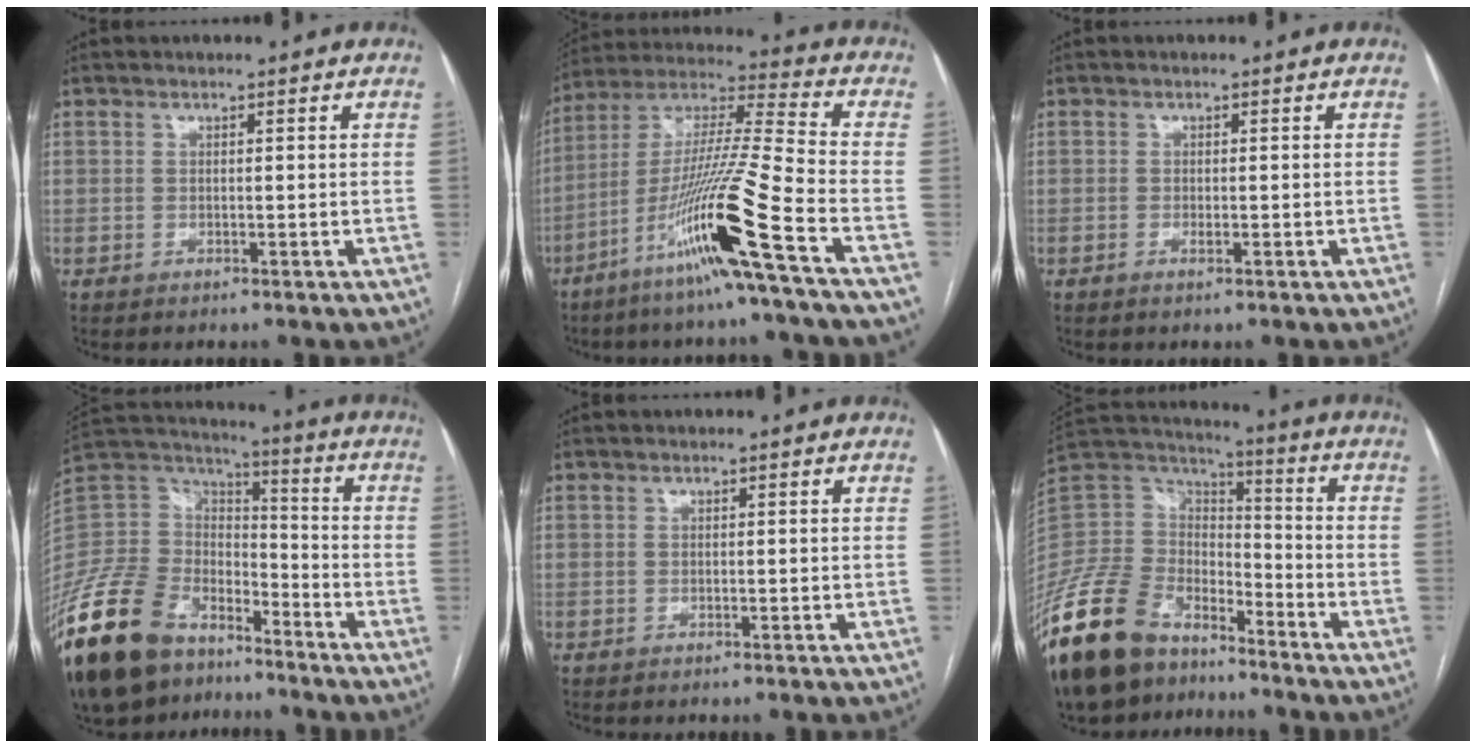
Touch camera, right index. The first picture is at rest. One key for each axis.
{"total": 18.1, "fx": -8.8, "fy": -1.8, "fz": 15.6, "tx": -0.318, "ty": -0.028, "tz": -0.169}
{"total": 0.8, "fx": -0.4, "fy": 0.2, "fz": 0.7, "tx": -0.013, "ty": 0.000, "tz": -0.006}
{"total": 24.3, "fx": -16.7, "fy": 12.9, "fz": 12.0, "tx": -0.305, "ty": 0.014, "tz": -0.306}
{"total": 0.0}
{"total": 21.5, "fx": -15.7, "fy": 10.9, "fz": 9.9, "tx": -0.237, "ty": 0.022, "tz": -0.291}